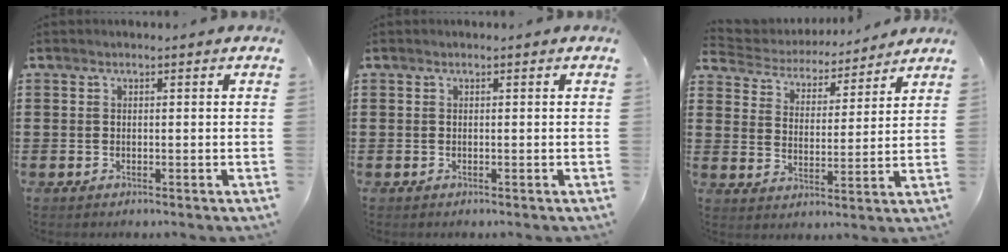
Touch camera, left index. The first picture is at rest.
{"total": 0.0}
{"total": 4.2, "force": [4.1, 0.6, 0.0], "torque": [-0.027, -0.032, 0.067]}